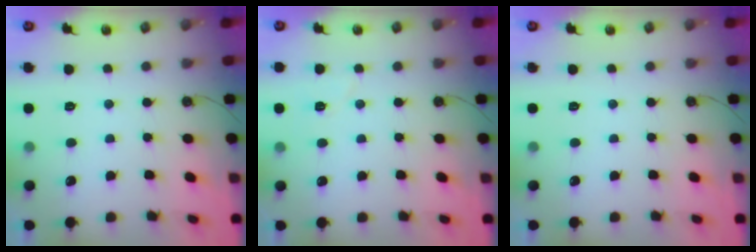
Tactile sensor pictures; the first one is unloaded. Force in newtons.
{"total": 5.8, "press": 5.2, "slide": 2.7}
{"total": 0.0}